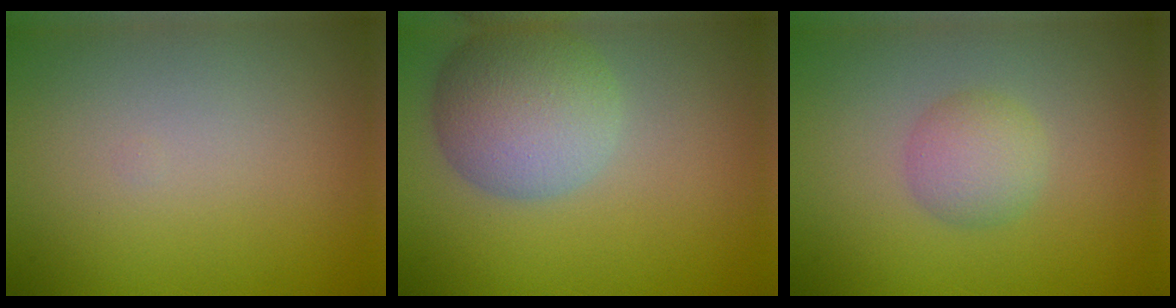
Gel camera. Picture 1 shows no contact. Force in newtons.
{"total": 6.3, "press": 6.2, "slide": 0.4}
{"total": 2.5, "press": 2.5, "slide": 0.1}